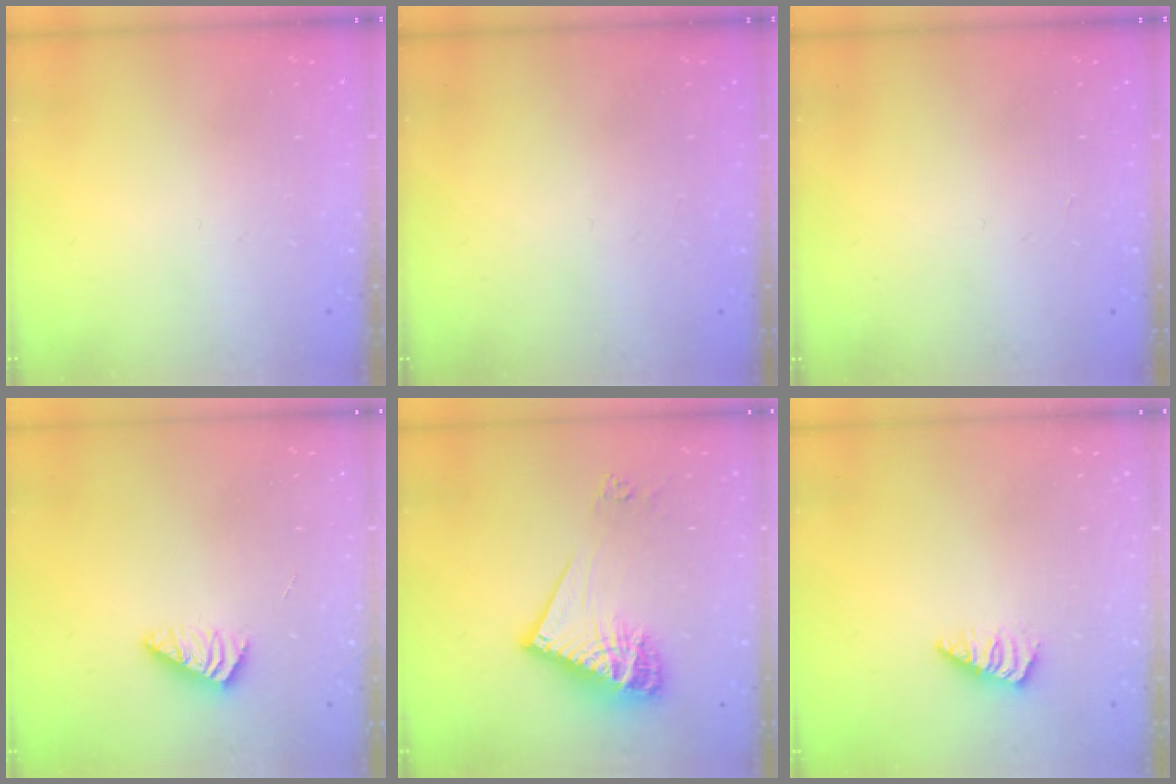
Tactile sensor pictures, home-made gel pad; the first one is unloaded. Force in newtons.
{"total": 0.0}
{"total": 0.0}
{"total": 2.2, "press": 2.2, "slide": 0.4}
{"total": 17.6, "press": 17.5, "slide": 1.5}
{"total": 1.8, "press": 1.8, "slide": 0.3}